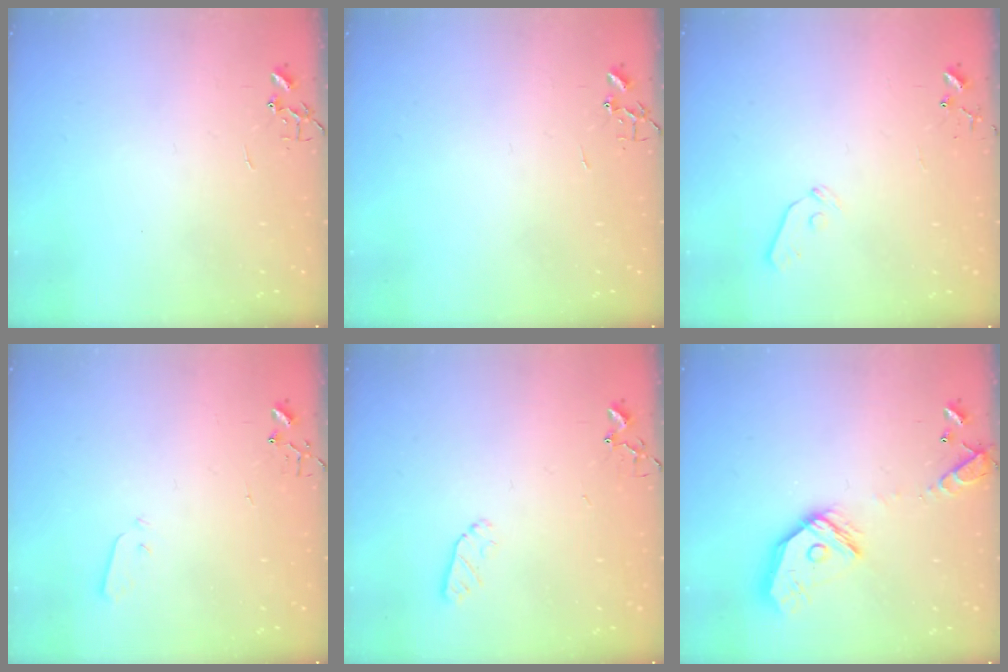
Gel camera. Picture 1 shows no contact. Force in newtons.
{"total": 0.0}
{"total": 5.5, "press": 5.5, "slide": 0.5}
{"total": 2.8, "press": 2.7, "slide": 0.4}
{"total": 5.0, "press": 4.9, "slide": 0.9}
{"total": 16.2, "press": 16.1, "slide": 2.1}